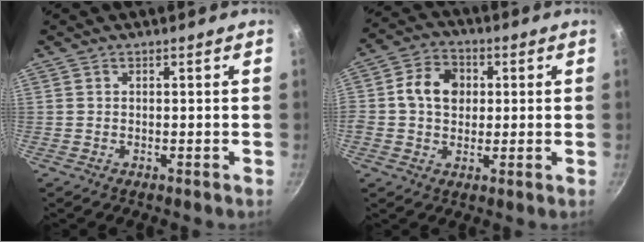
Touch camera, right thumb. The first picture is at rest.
{"total": 8.2, "force": [1.0, 6.8, 4.5], "torque": [-0.051, 0.006, 0.000]}